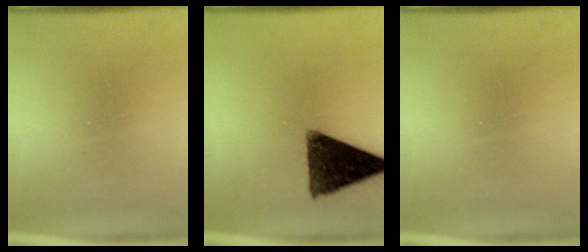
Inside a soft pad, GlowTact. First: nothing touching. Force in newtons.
{"total": 13.5}
{"total": 0.0}